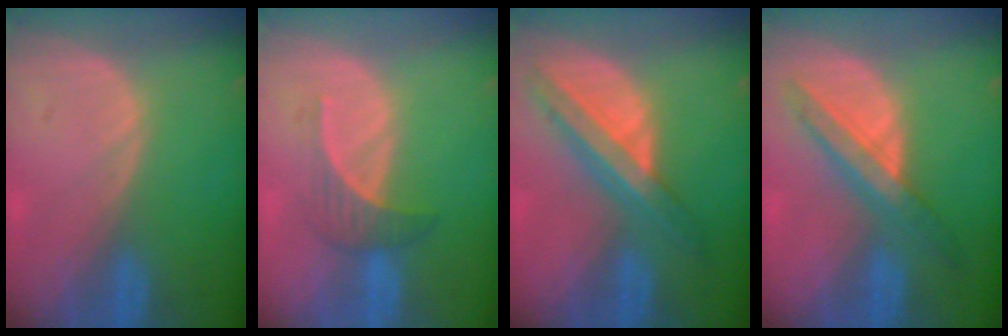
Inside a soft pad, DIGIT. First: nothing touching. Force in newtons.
{"total": 3.6, "press": 3.5, "slide": 0.9}
{"total": 8.2, "press": 6.9, "slide": 4.5}
{"total": 6.4, "press": 6.4, "slide": 0.7}